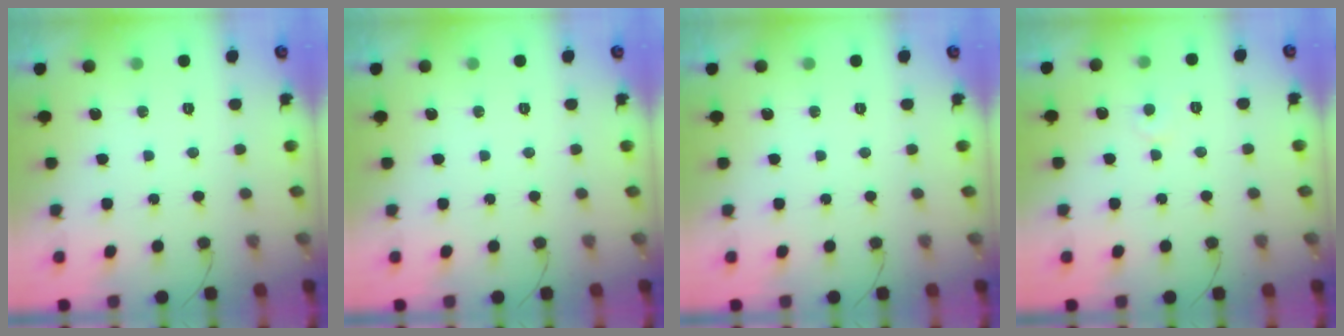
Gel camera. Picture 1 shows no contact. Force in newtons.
{"total": 0.0}
{"total": 0.0}
{"total": 3.7, "press": 3.7, "slide": 0.4}